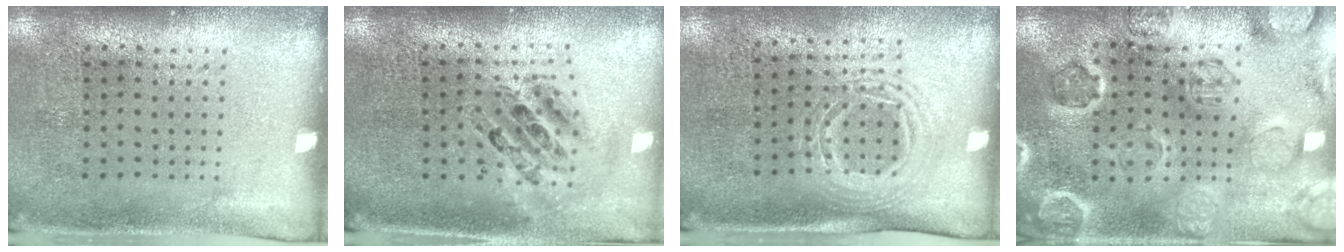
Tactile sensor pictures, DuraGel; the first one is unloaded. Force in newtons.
{"total": 0.9, "press": 0.9, "slide": 0.1}
{"total": 1.5, "press": 1.3, "slide": 0.9}
{"total": 2.7, "press": 2.7, "slide": 0.1}